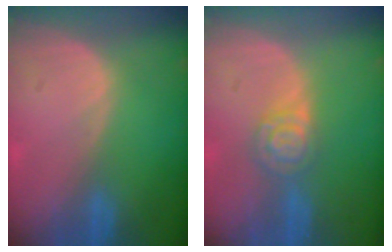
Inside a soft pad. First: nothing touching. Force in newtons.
{"total": 4.8, "press": 4.2, "slide": 2.3}